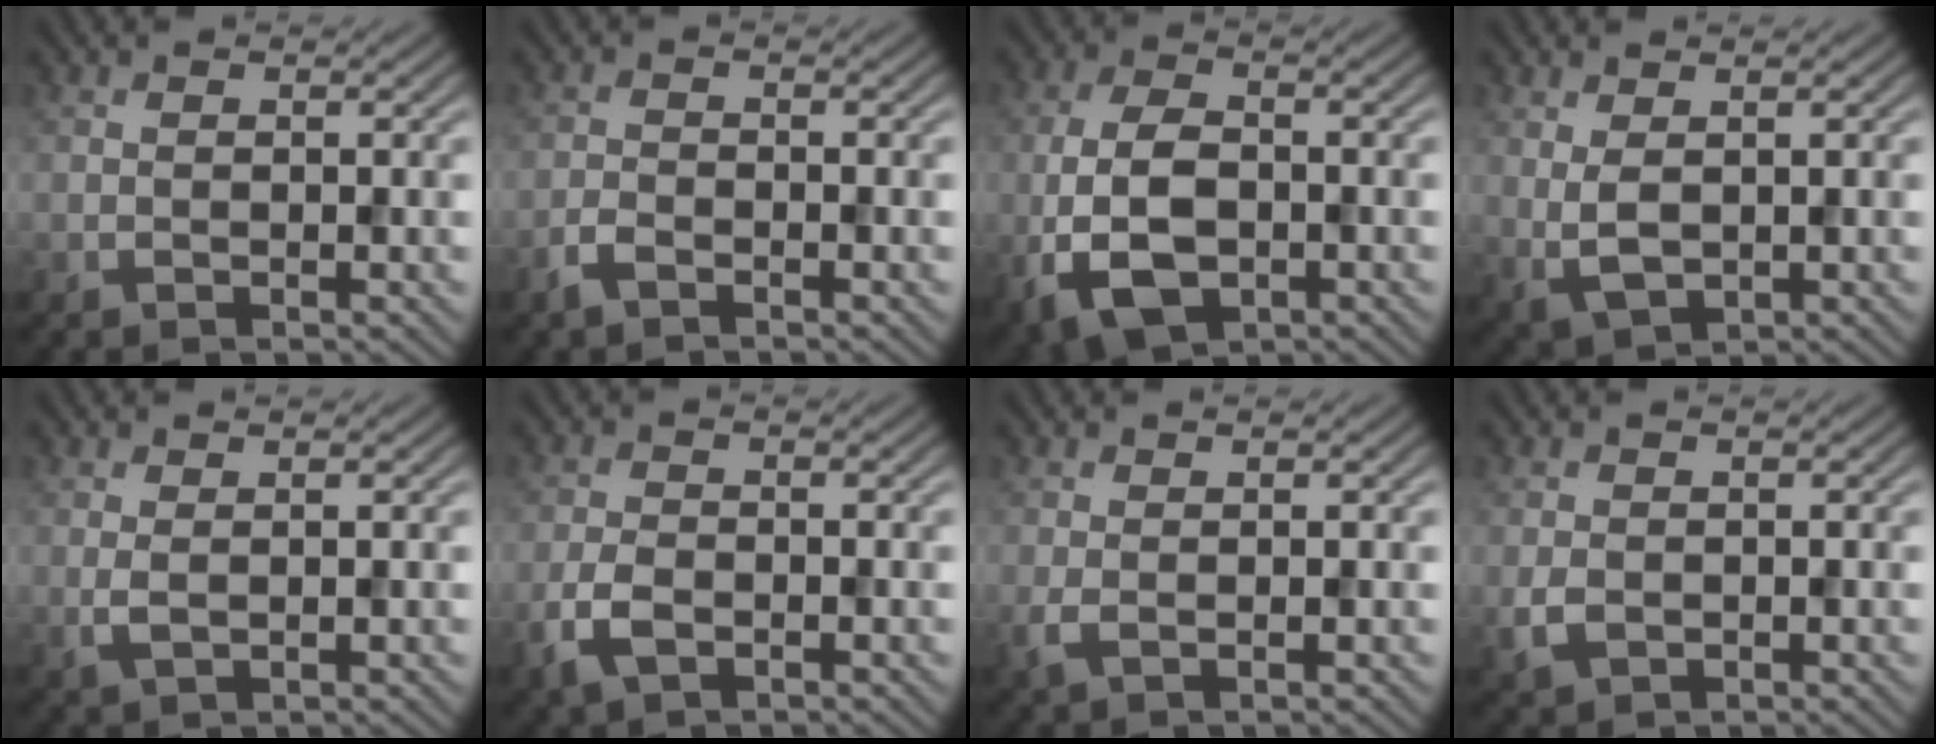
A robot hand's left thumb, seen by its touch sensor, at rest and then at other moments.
{"total": 1.9, "force": [-1.4, 0.6, 1.2], "torque": [-0.029, -0.001, -0.036]}
{"total": 8.6, "force": [-2.5, 4.8, 6.7], "torque": [-0.157, -0.010, -0.054]}
{"total": 3.0, "force": [0.9, 1.5, 2.5], "torque": [-0.060, -0.005, 0.022]}
{"total": 1.5, "force": [0.6, 0.6, 1.3], "torque": [-0.033, -0.002, 0.013]}
{"total": 3.5, "force": [-1.7, 1.9, 2.5], "torque": [-0.056, -0.005, -0.039]}
{"total": 1.4, "force": [0.2, 0.6, 1.3], "torque": [-0.035, 0.000, 0.003]}
{"total": 2.1, "force": [-0.2, 1.6, 1.4], "torque": [-0.036, -0.006, -0.003]}